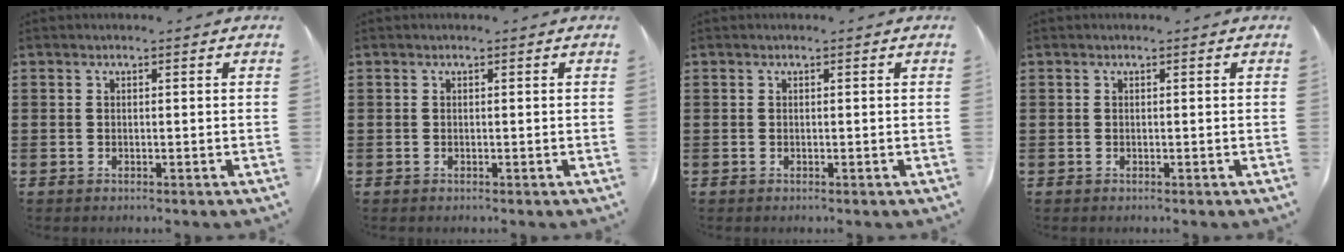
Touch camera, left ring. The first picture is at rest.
{"total": 0.0}
{"total": 0.0}
{"total": 0.0}